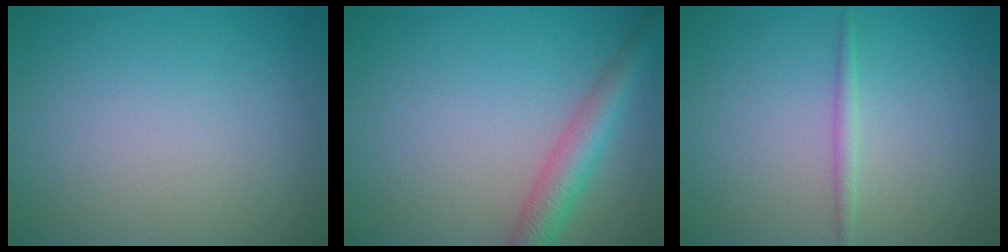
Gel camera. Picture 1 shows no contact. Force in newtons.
{"total": 4.0, "press": 4.0, "slide": 0.1}
{"total": 1.2, "press": 1.2, "slide": 0.0}